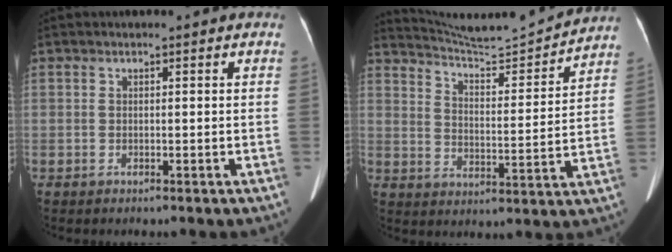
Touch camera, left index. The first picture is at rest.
{"total": 14.5, "force": [14.2, -1.1, 2.9], "torque": [-0.059, -0.028, 0.212]}